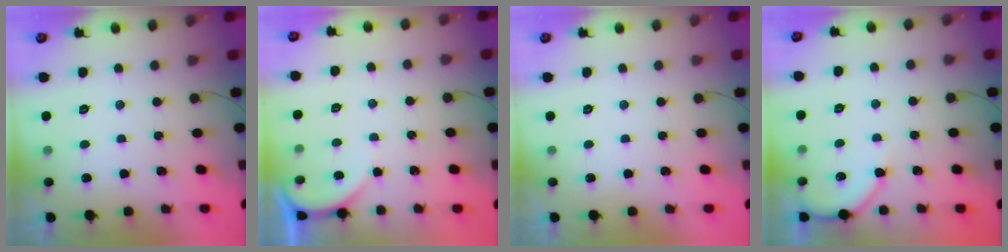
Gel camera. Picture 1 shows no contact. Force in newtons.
{"total": 2.8, "press": 2.8, "slide": 0.3}
{"total": 0.0}
{"total": 4.6, "press": 4.5, "slide": 0.7}